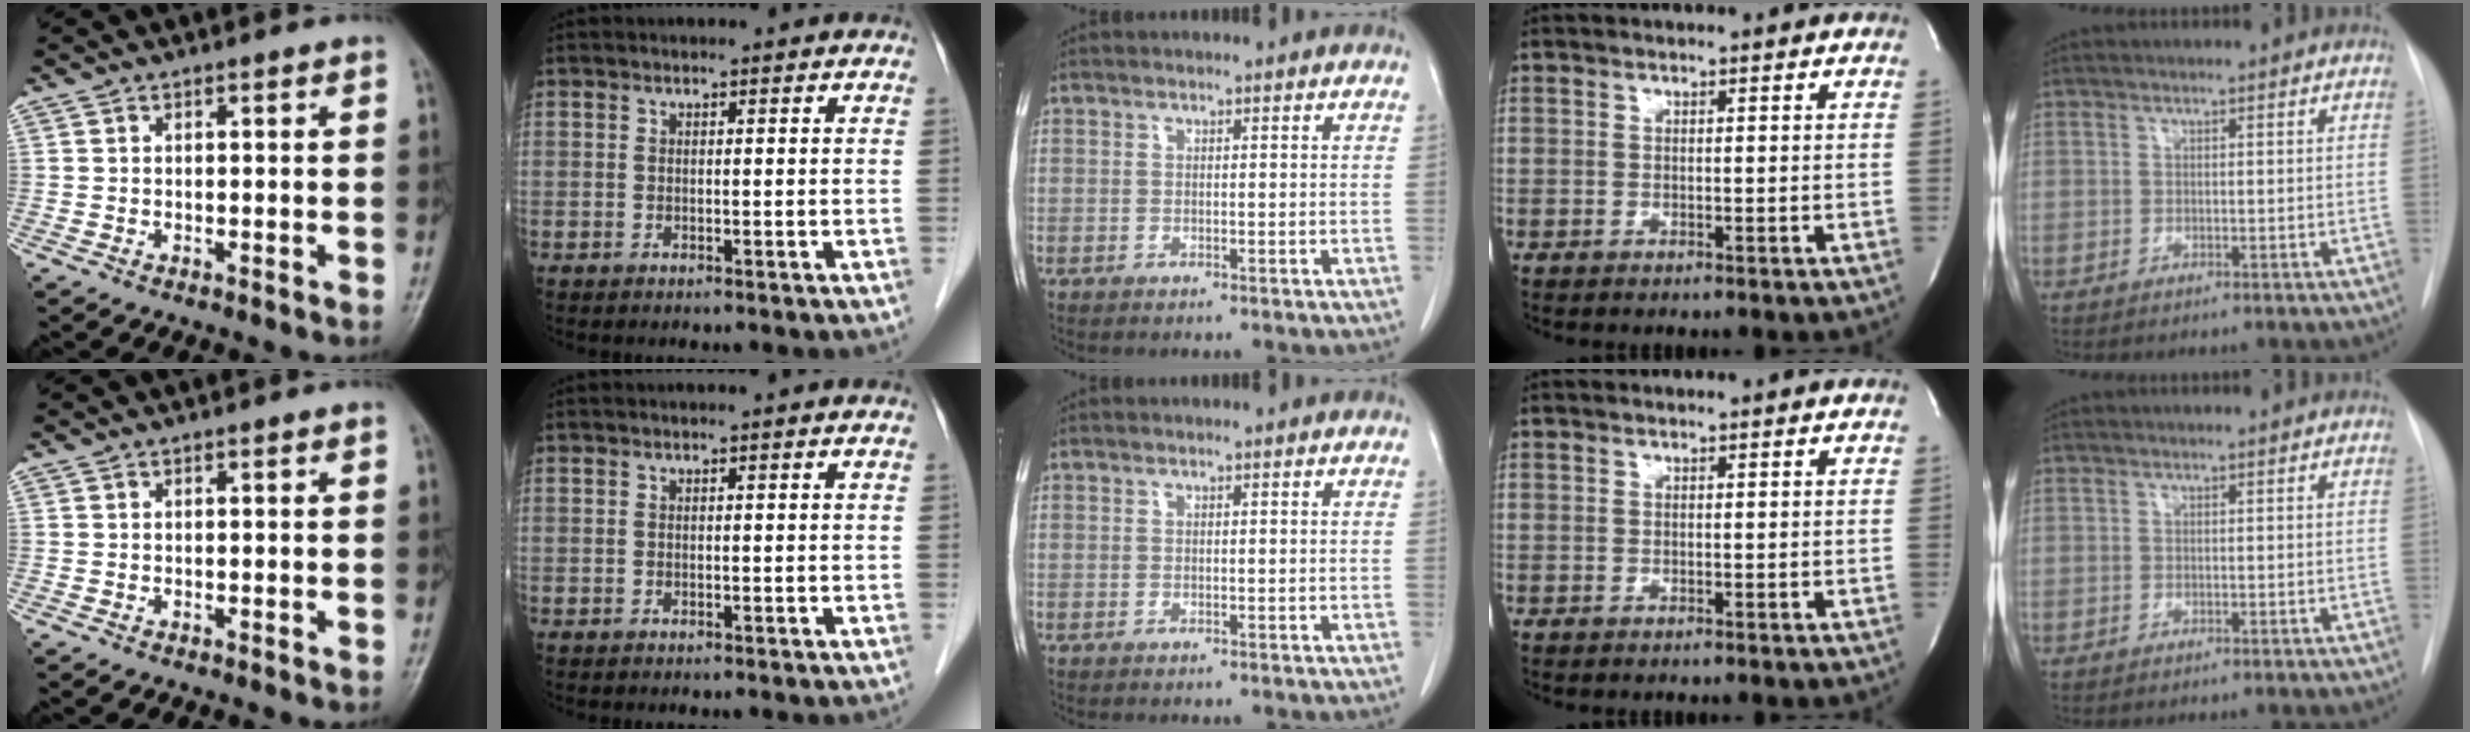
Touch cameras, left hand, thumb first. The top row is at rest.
{}